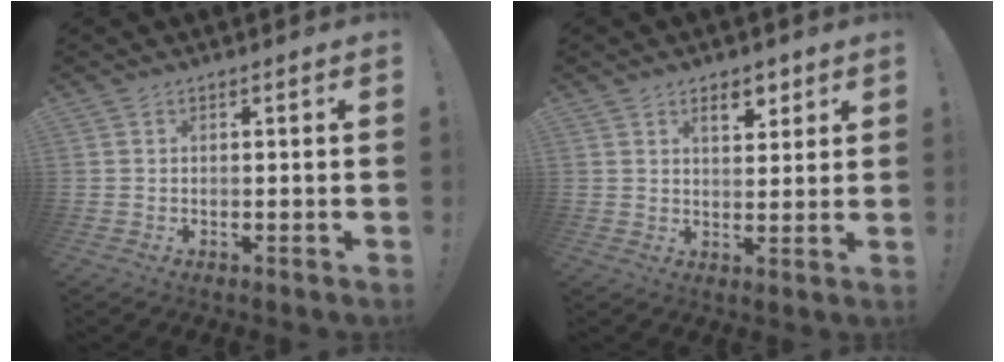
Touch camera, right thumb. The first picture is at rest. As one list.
[{"total": 5.9, "force": [3.5, 3.1, 3.6], "torque": [-0.040, -0.013, 0.058]}]